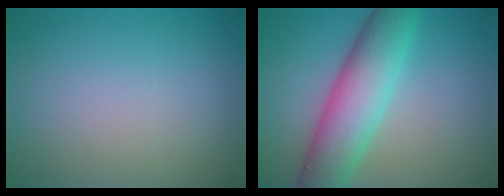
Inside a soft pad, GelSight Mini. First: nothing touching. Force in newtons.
{"total": 7.8, "press": 7.7, "slide": 0.5}